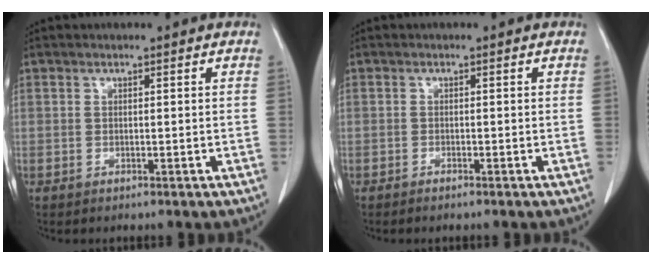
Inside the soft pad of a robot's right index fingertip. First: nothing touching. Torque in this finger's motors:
{"motor_torque": [0.09, -0.06, 0.07, 0.02]}